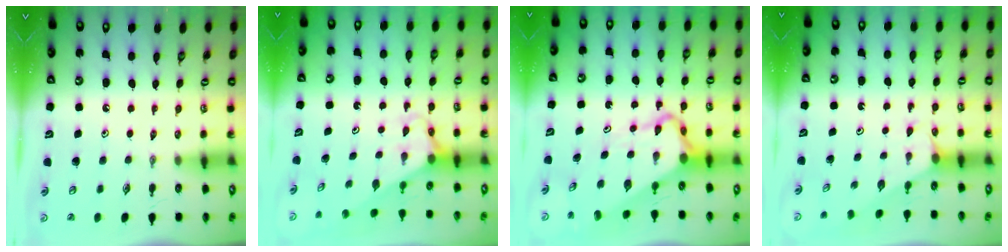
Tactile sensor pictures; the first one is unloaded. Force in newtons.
{"total": 2.6, "press": 2.6, "slide": 0.2}
{"total": 8.8, "press": 8.8, "slide": 0.7}
{"total": 1.0, "press": 0.9, "slide": 0.2}